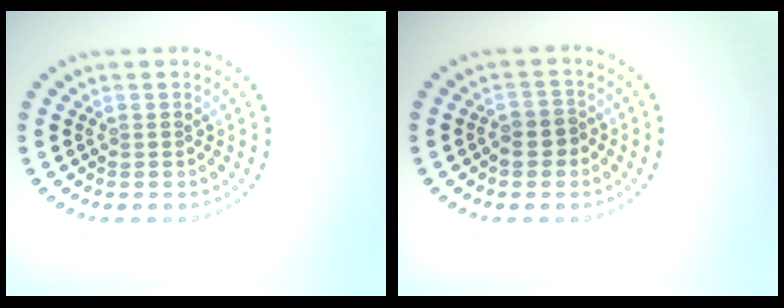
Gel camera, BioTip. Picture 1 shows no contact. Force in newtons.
{"total": 2.0, "press": 1.8, "slide": 0.9}